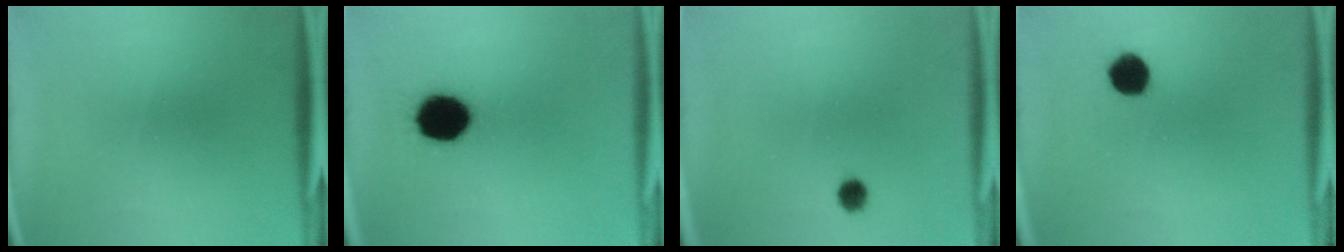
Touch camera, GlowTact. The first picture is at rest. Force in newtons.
{"total": 13.5}
{"total": 2.4}
{"total": 6.1}